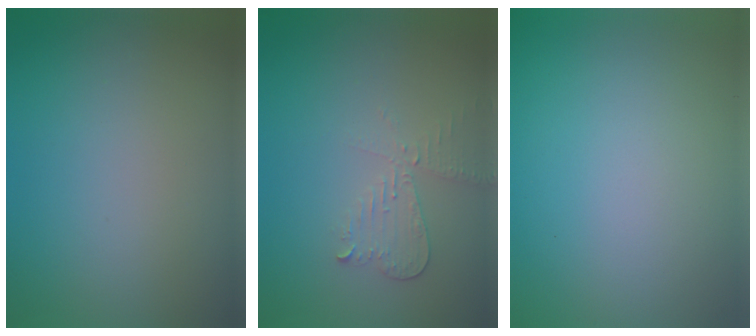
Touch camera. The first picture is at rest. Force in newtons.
{"total": 2.2, "press": 2.2, "slide": 0.1}
{"total": 0.0}